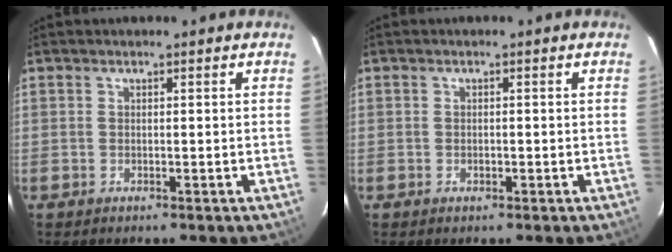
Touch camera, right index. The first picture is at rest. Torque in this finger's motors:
{"motor_torque": [-0.10, -0.07, -0.04, -0.03]}